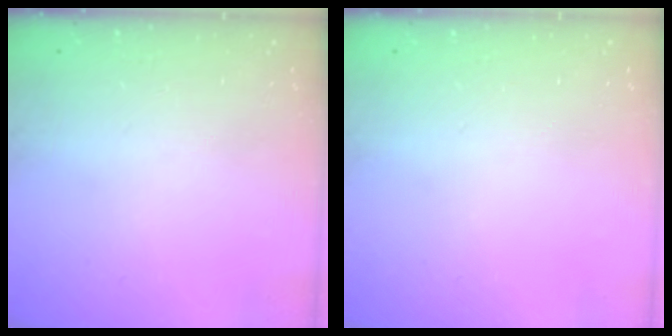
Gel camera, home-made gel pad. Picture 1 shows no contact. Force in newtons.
{"total": 0.0}